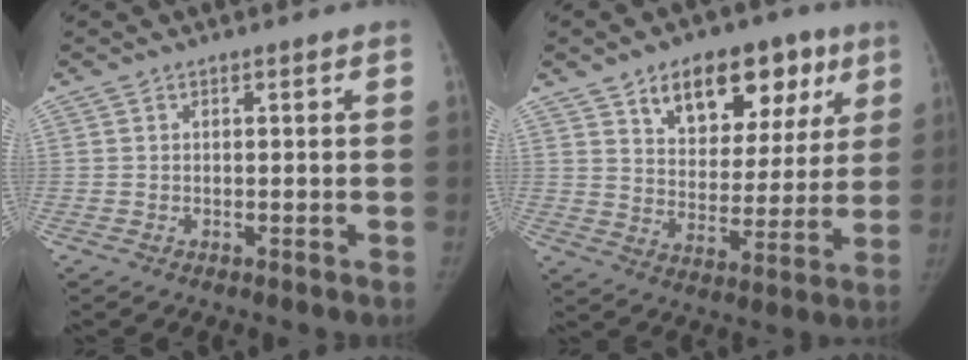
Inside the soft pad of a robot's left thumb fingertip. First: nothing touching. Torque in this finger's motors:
{"motor_torque": [0.08, 0.30, 0.80, -0.77, 0.06]}